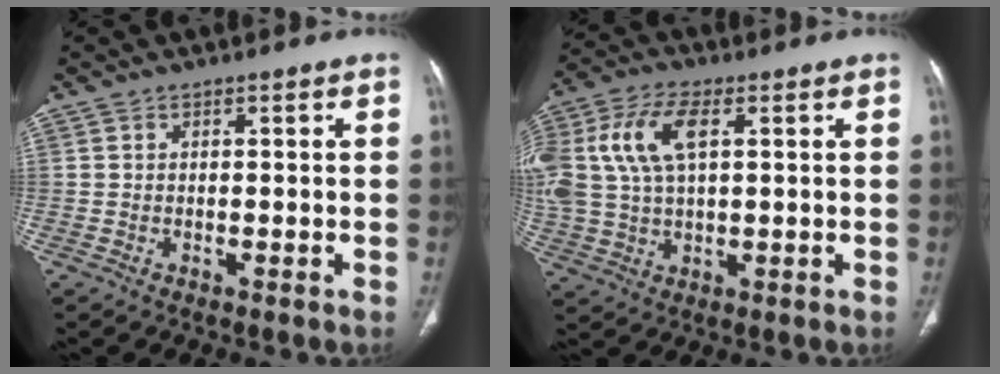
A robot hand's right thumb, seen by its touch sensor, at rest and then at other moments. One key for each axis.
{"total": 15.3, "fx": 4.2, "fy": 8.3, "fz": 12.2, "tx": -0.279, "ty": 0.013, "tz": 0.080}